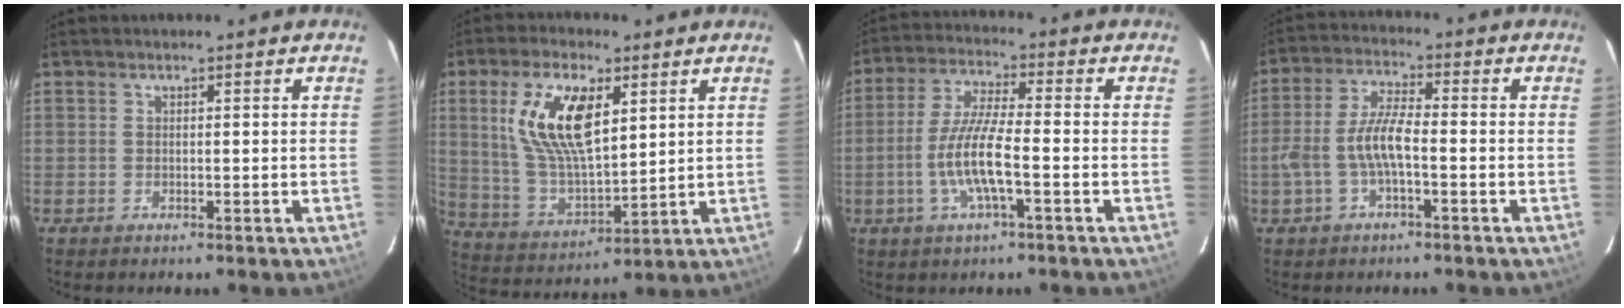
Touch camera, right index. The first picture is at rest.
{"total": 15.4, "force": [5.4, 6.6, 12.8], "torque": [-0.253, 0.007, 0.113]}
{"total": 9.8, "force": [-2.8, 1.3, 9.3], "torque": [-0.190, -0.002, -0.055]}
{"total": 7.5, "force": [-2.1, 2.0, 6.9], "torque": [-0.149, 0.009, -0.037]}